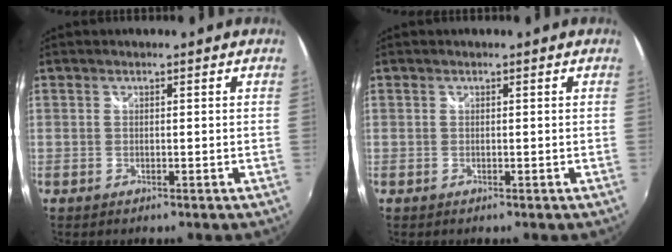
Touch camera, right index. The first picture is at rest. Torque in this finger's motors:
{"motor_torque": [0.00, 0.00, 0.00, 0.00]}